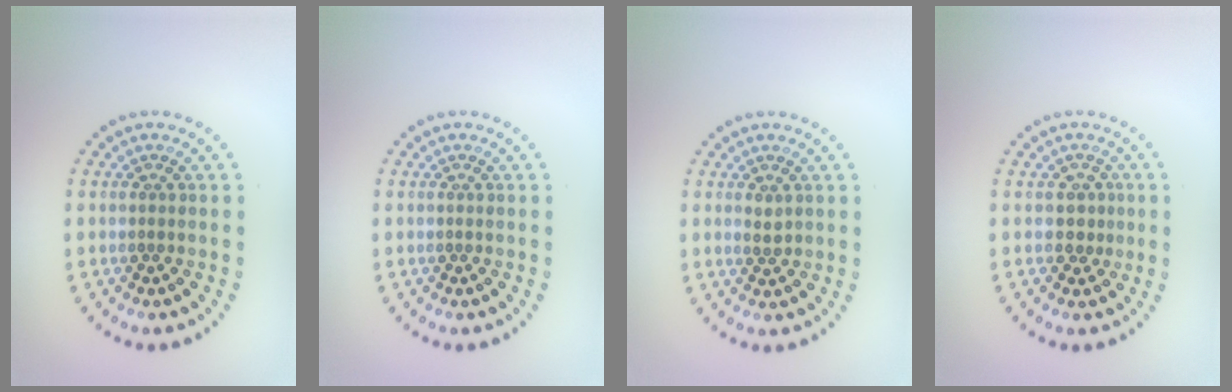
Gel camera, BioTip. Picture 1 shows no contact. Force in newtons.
{"total": 0.0}
{"total": 0.9, "press": 0.9, "slide": 0.1}
{"total": 1.6, "press": 1.3, "slide": 1.0}